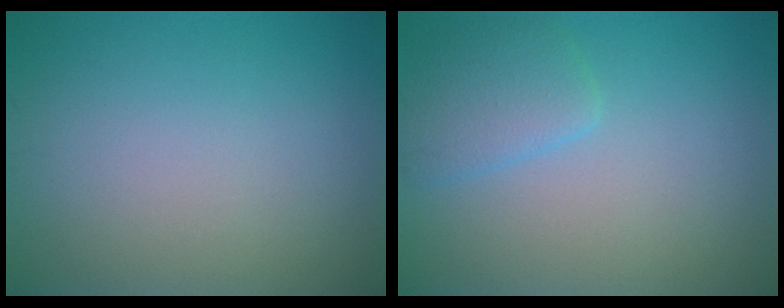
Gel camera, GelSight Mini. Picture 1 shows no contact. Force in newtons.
{"total": 2.6, "press": 2.6, "slide": 0.2}